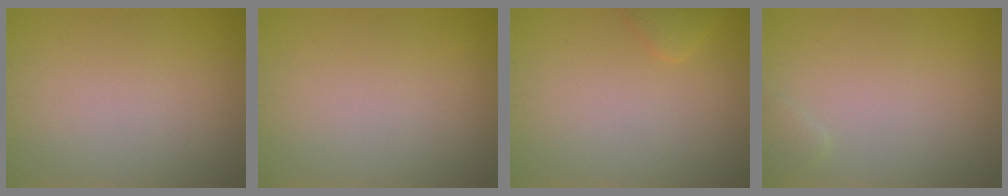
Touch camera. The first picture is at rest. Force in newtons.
{"total": 0.0}
{"total": 1.3, "press": 1.3, "slide": 0.1}
{"total": 0.8, "press": 0.8, "slide": 0.0}